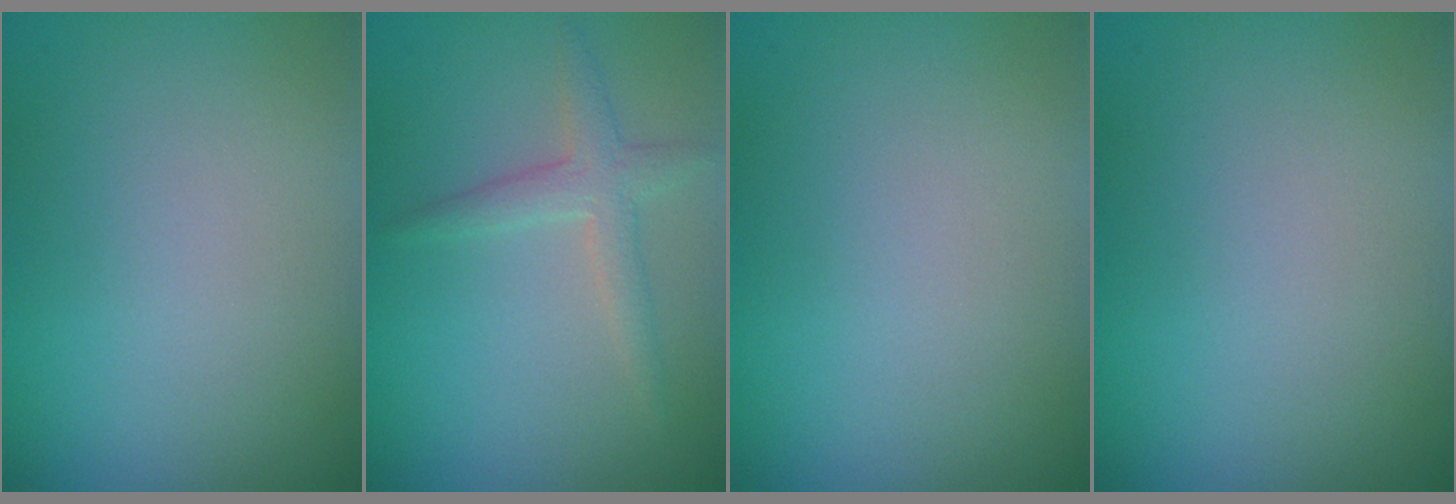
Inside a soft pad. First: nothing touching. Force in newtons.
{"total": 2.1, "press": 2.1, "slide": 0.0}
{"total": 0.0}
{"total": 0.0}